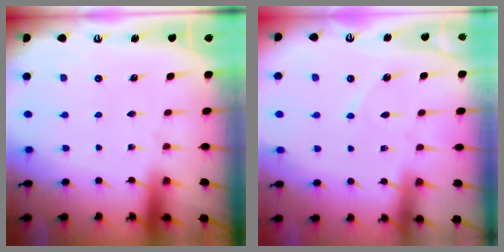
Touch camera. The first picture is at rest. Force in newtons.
{"total": 4.7, "press": 4.7, "slide": 0.4}